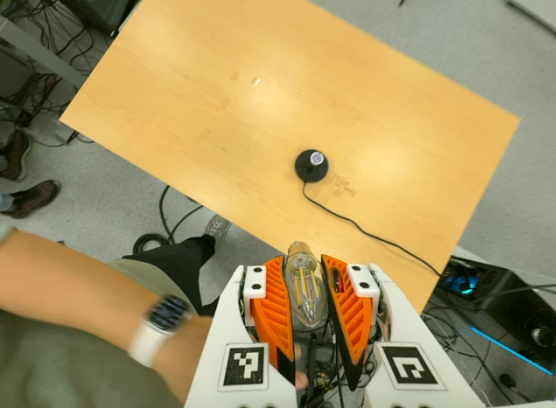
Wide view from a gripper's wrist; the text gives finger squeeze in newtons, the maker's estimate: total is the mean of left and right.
{"total": 19.3, "left": 21.2, "right": 17.4}